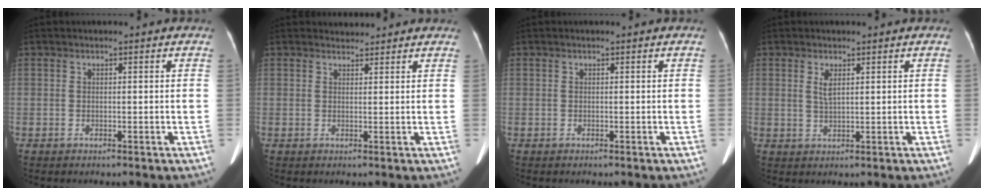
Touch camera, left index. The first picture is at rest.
{"total": 2.0, "force": [1.9, 0.6, -0.2], "torque": [-0.002, 0.012, 0.026]}
{"total": 0.0}
{"total": 2.0, "force": [0.9, 0.5, 1.7], "torque": [-0.043, -0.004, 0.023]}